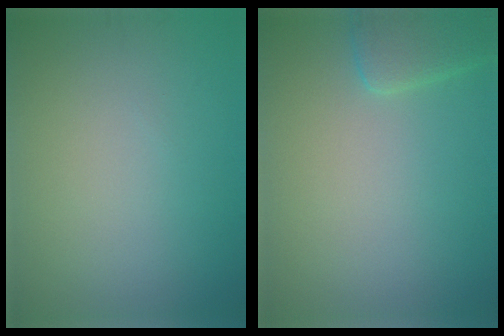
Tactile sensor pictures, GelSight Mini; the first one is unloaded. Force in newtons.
{"total": 2.3, "press": 2.3, "slide": 0.2}